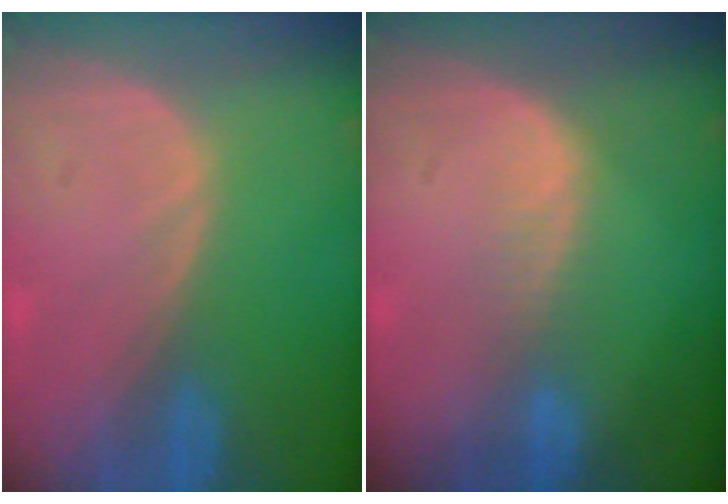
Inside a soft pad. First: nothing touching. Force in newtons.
{"total": 2.0, "press": 2.0, "slide": 0.1}